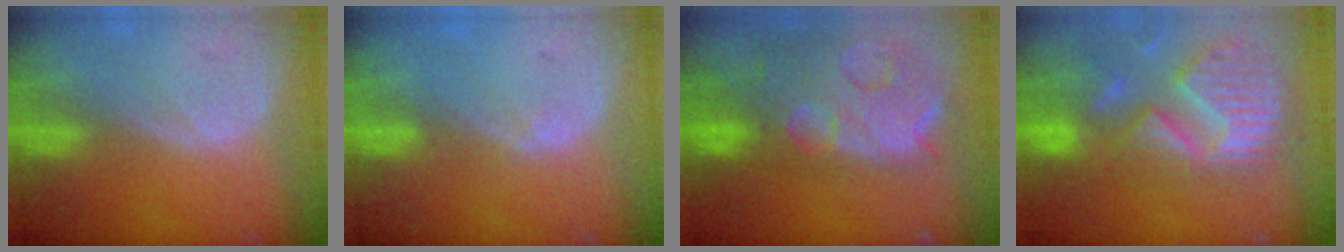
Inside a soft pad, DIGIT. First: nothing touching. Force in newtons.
{"total": 1.0, "press": 0.8, "slide": 0.6}
{"total": 14.8, "press": 12.0, "slide": 8.7}
{"total": 14.0, "press": 11.7, "slide": 7.8}